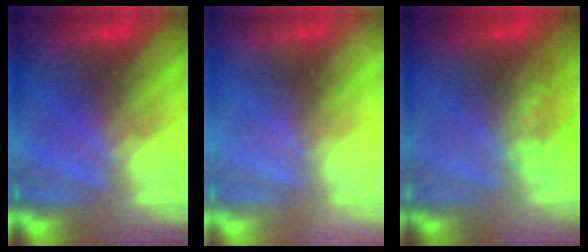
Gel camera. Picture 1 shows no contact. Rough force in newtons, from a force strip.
{"total": 2.2}
{"total": 10.0}